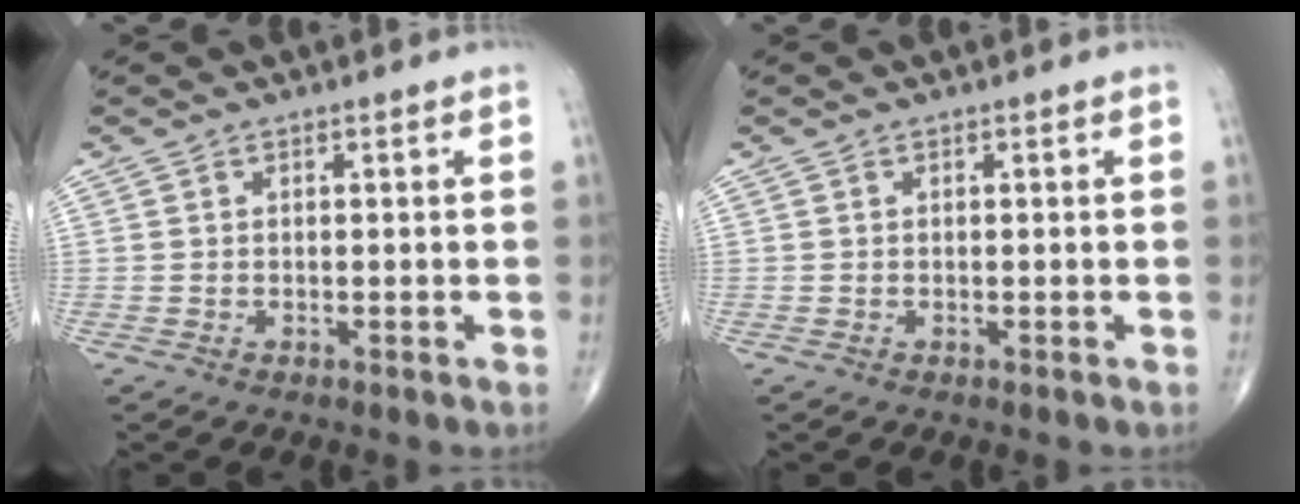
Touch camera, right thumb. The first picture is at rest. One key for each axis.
{"total": 0.0}